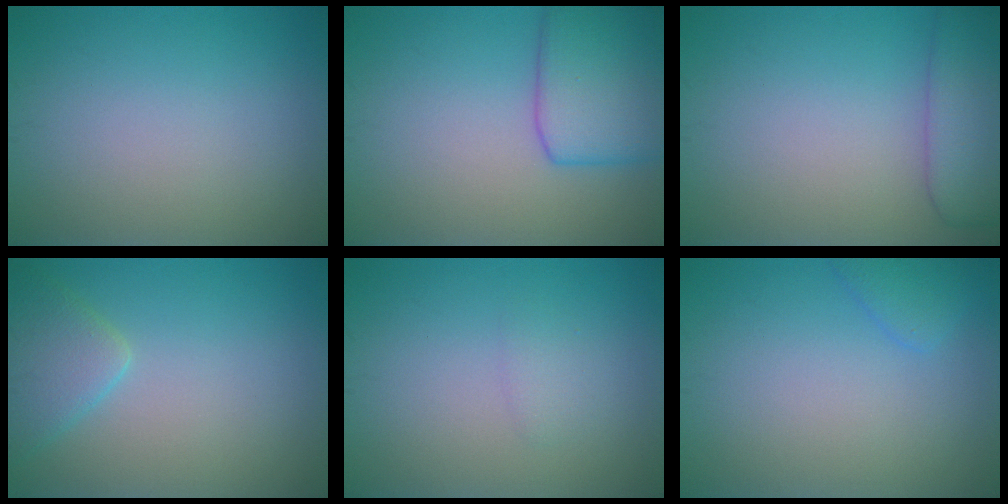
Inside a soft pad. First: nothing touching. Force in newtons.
{"total": 6.1, "press": 6.1, "slide": 0.4}
{"total": 4.7, "press": 4.7, "slide": 0.4}
{"total": 3.3, "press": 3.3, "slide": 0.3}
{"total": 1.0, "press": 1.0, "slide": 0.1}
{"total": 1.6, "press": 1.6, "slide": 0.2}